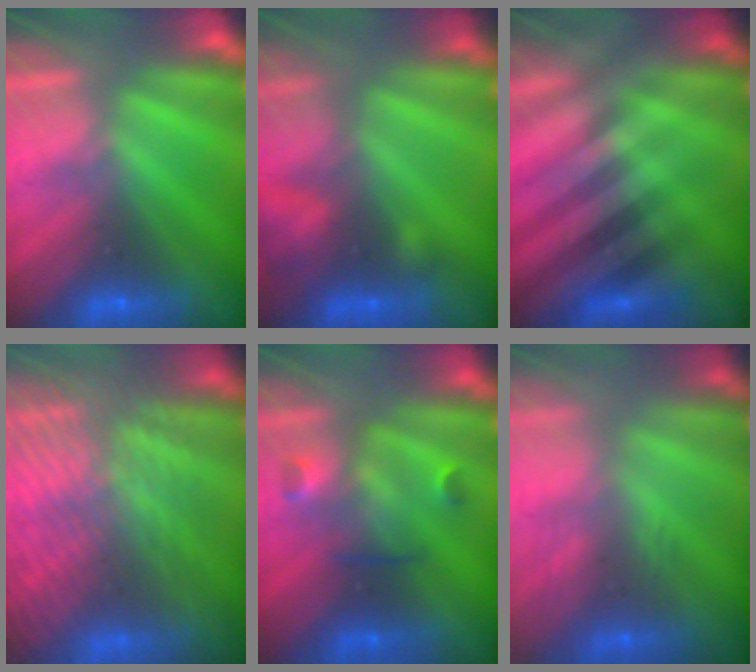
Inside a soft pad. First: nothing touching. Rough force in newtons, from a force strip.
{"total": 5.8}
{"total": 2.4}
{"total": 8.2}
{"total": 2.9}
{"total": 2.9}